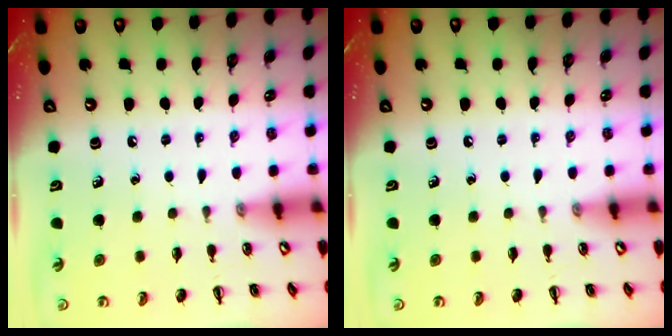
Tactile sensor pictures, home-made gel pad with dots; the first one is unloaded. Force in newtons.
{"total": 0.0}